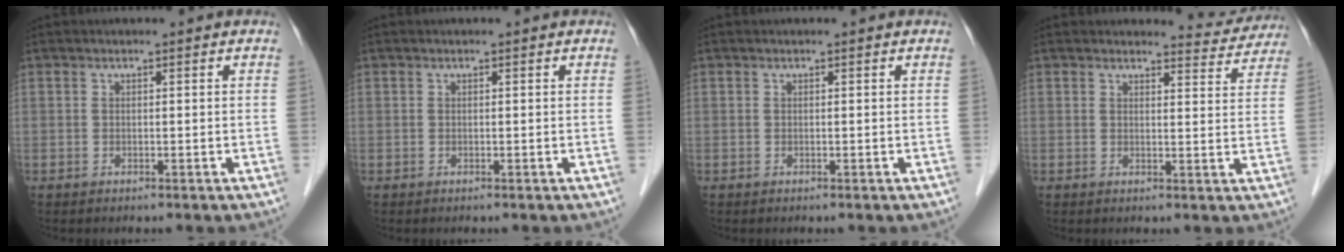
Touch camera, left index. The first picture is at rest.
{"total": 0.0}
{"total": 0.0}
{"total": 4.9, "force": [4.8, 0.8, -0.6], "torque": [0.008, -0.020, 0.042]}